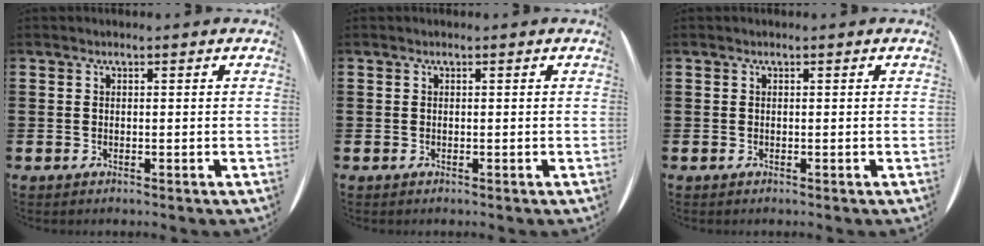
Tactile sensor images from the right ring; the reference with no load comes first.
{"total": 0.0}
{"total": 0.0}